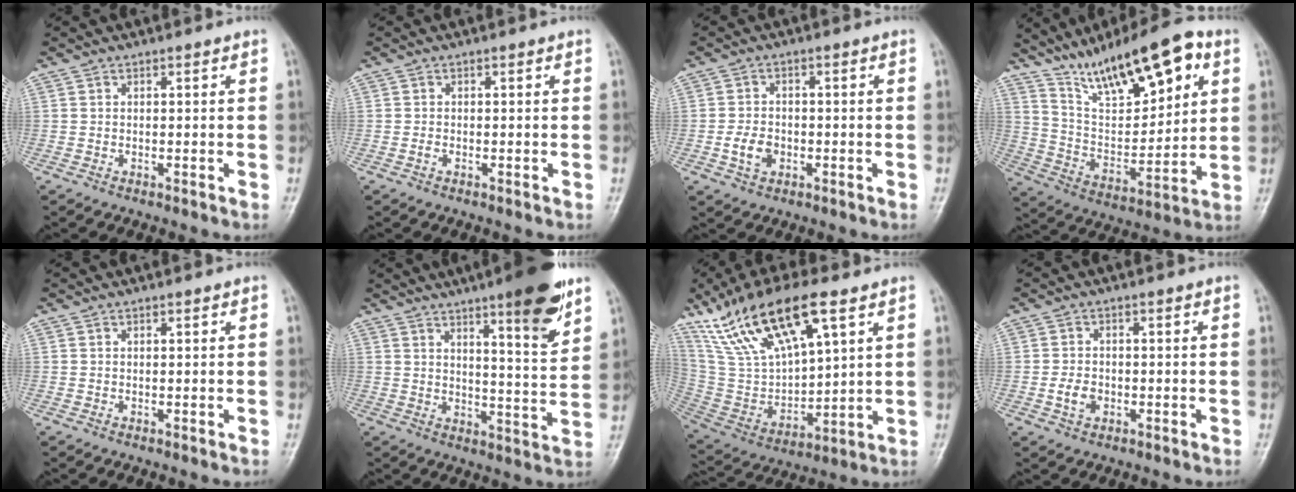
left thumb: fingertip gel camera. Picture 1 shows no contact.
{"total": 0.5, "force": [-0.4, 0.3, 0.3], "torque": [-0.007, 0.000, -0.010]}
{"total": 4.3, "force": [-1.4, 3.2, 2.6], "torque": [-0.041, 0.008, -0.026]}
{"total": 19.6, "force": [11.6, 7.0, 14.2], "torque": [-0.194, -0.040, 0.210]}
{"total": 0.0}
{"total": 13.6, "force": [8.4, 2.1, 10.5], "torque": [-0.133, -0.050, 0.120]}
{"total": 20.2, "force": [11.8, 7.5, 14.6], "torque": [-0.264, -0.030, 0.236]}
{"total": 3.1, "force": [-1.0, 2.4, 1.8], "torque": [-0.030, 0.005, -0.018]}